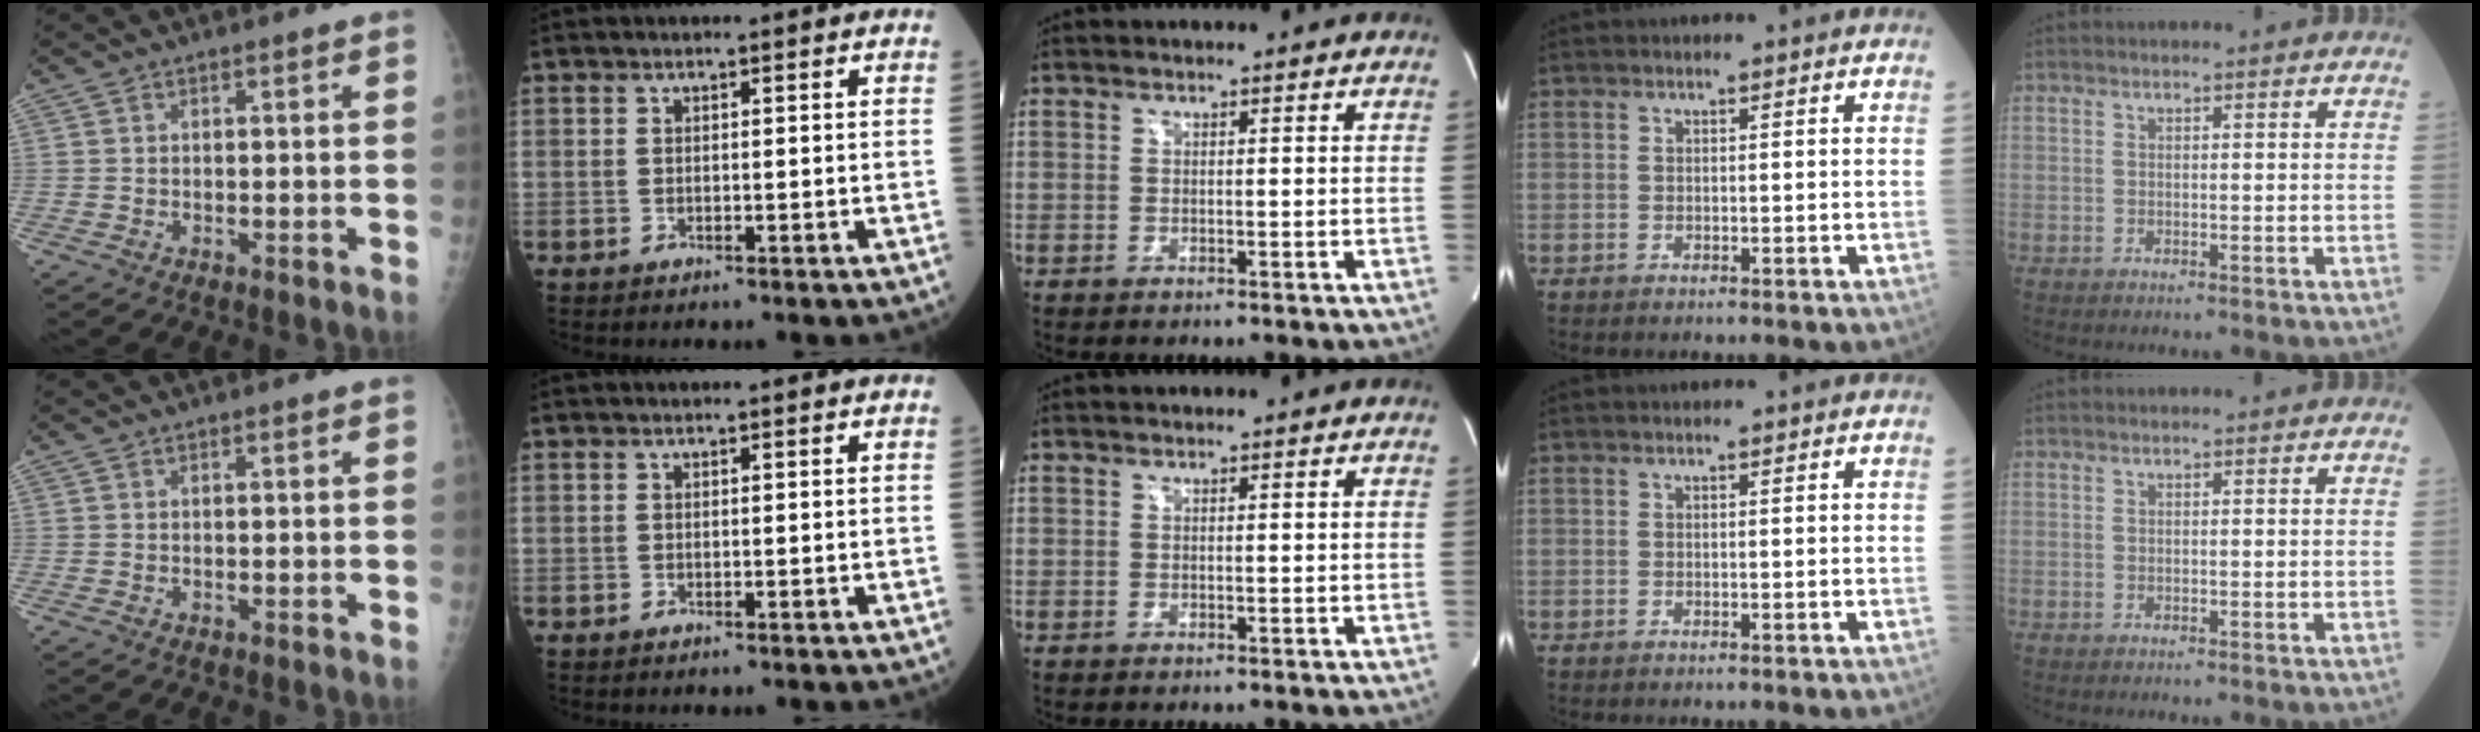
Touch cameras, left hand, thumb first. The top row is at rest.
{}